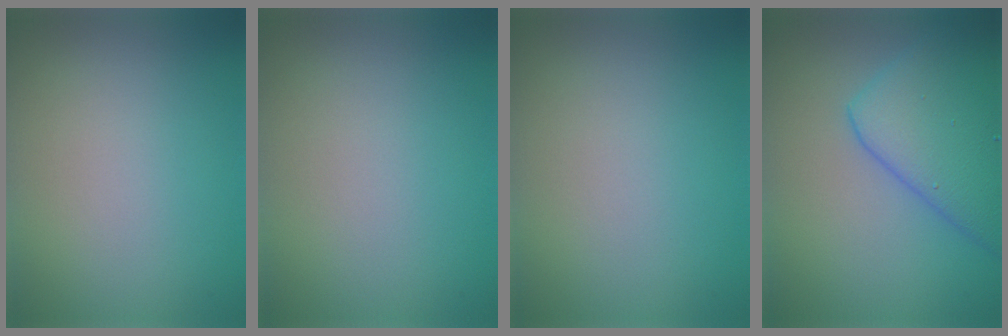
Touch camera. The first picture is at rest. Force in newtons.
{"total": 0.0}
{"total": 0.0}
{"total": 7.4, "press": 7.4, "slide": 0.4}